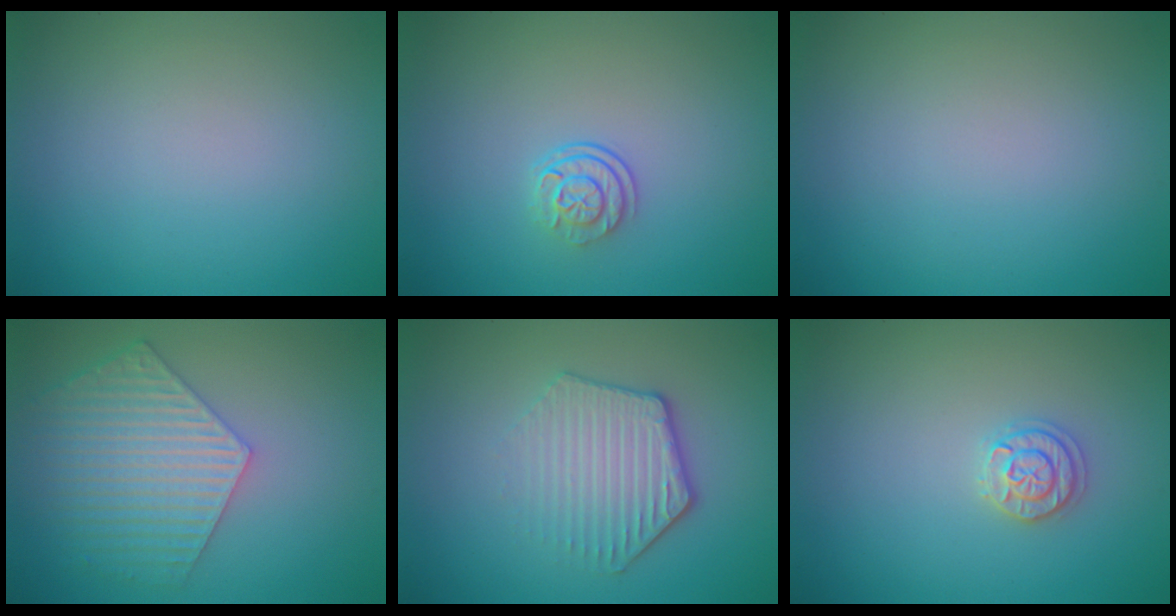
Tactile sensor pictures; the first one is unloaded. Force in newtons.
{"total": 2.4, "press": 1.7, "slide": 1.6}
{"total": 0.0}
{"total": 5.9, "press": 4.6, "slide": 3.6}
{"total": 4.1, "press": 3.4, "slide": 2.3}
{"total": 1.8, "press": 1.8, "slide": 0.1}